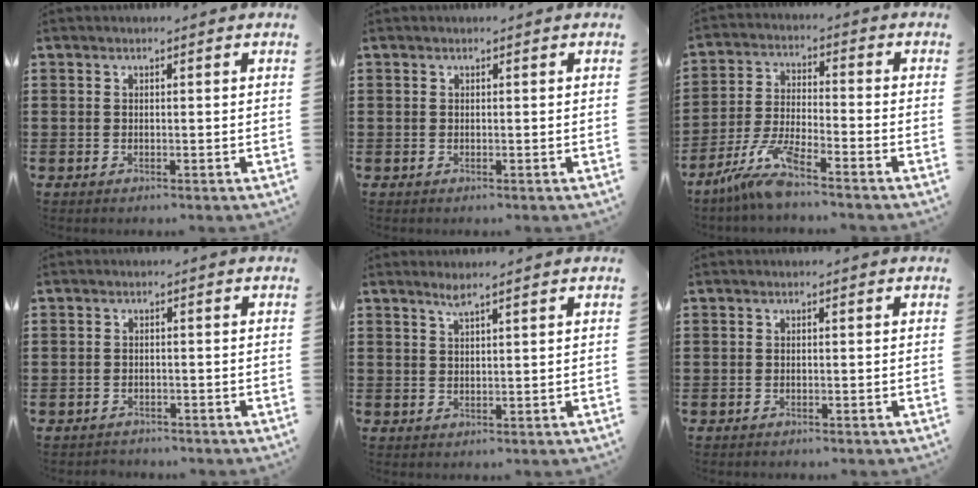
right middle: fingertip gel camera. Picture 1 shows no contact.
{"total": 0.0}
{"total": 7.3, "force": [-6.0, 0.3, 4.2], "torque": [-0.101, -0.015, -0.120]}
{"total": 1.6, "force": [-1.5, 0.5, -0.3], "torque": [0.002, 0.002, -0.036]}
{"total": 1.6, "force": [1.4, 0.0, 0.9], "torque": [-0.019, 0.000, 0.024]}
{"total": 0.6, "force": [-0.5, 0.2, -0.1], "torque": [0.001, 0.002, -0.013]}